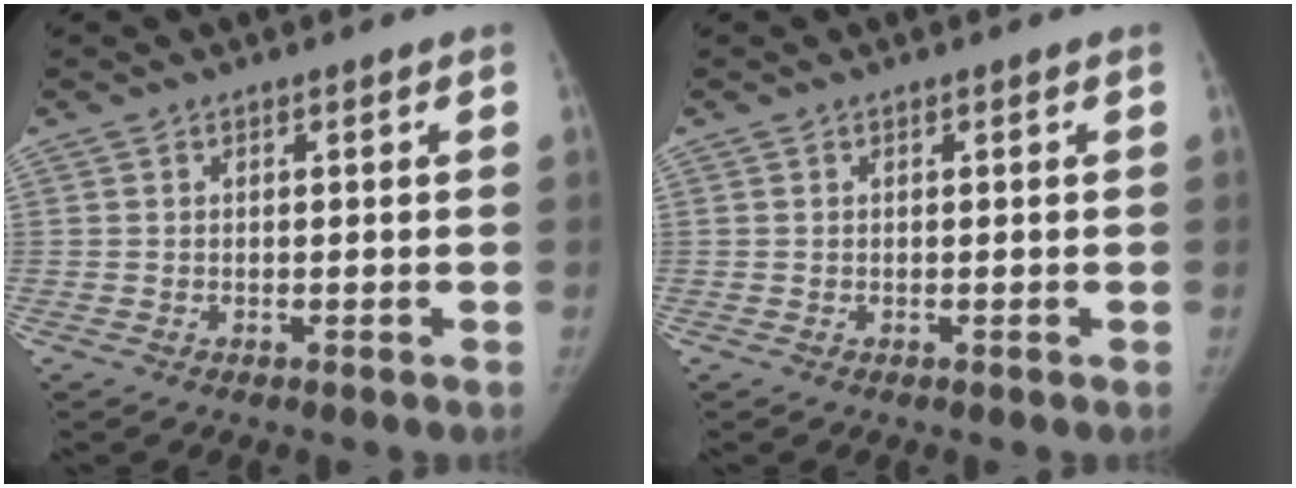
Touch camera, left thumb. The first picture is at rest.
{"total": 0.0}